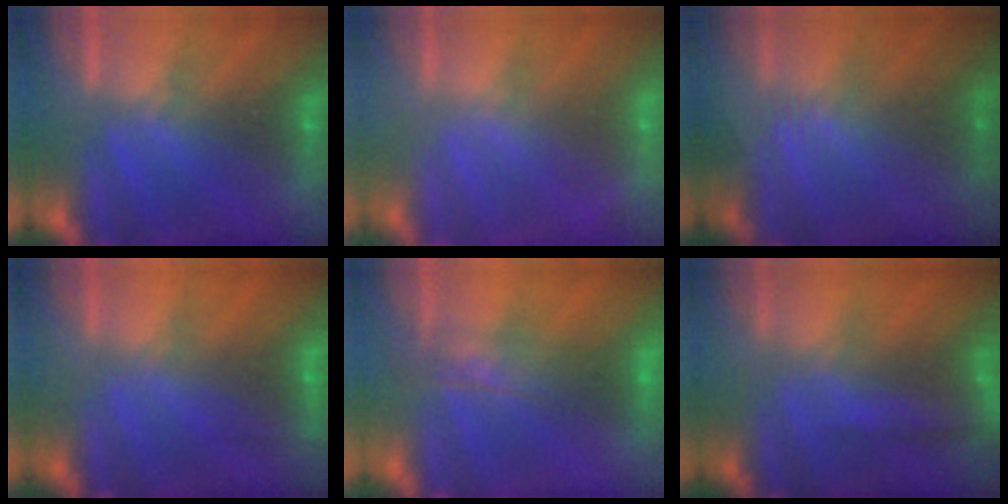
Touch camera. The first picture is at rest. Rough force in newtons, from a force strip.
{"total": 2.0}
{"total": 2.3}
{"total": 2.5}
{"total": 9.7}
{"total": 6.9}